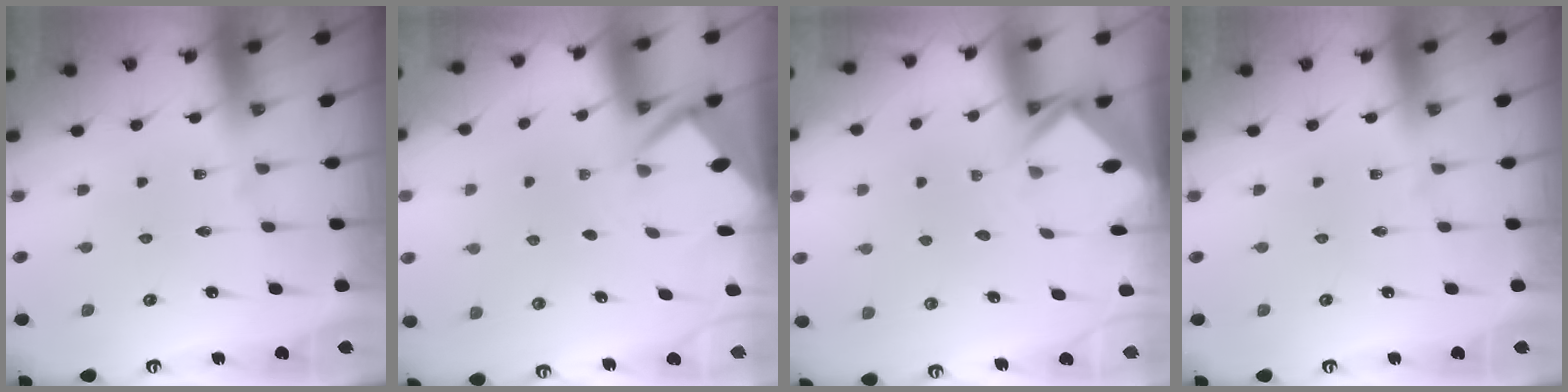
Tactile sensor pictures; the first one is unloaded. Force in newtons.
{"total": 2.5, "press": 2.5, "slide": 0.3}
{"total": 2.6, "press": 2.6, "slide": 0.2}
{"total": 0.0}